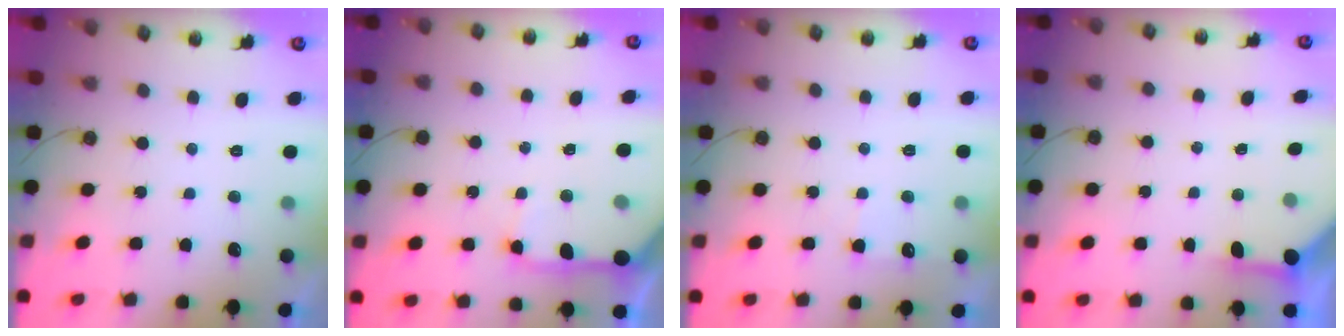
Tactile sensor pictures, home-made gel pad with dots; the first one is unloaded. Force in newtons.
{"total": 11.0, "press": 10.9, "slide": 1.5}
{"total": 6.0, "press": 6.0, "slide": 0.8}
{"total": 3.8, "press": 3.8, "slide": 0.4}